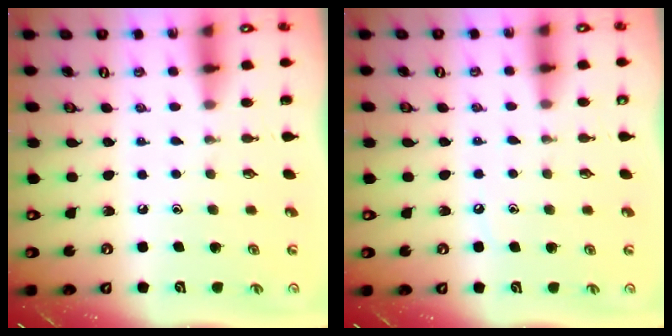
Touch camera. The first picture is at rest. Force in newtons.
{"total": 3.4, "press": 3.4, "slide": 0.4}